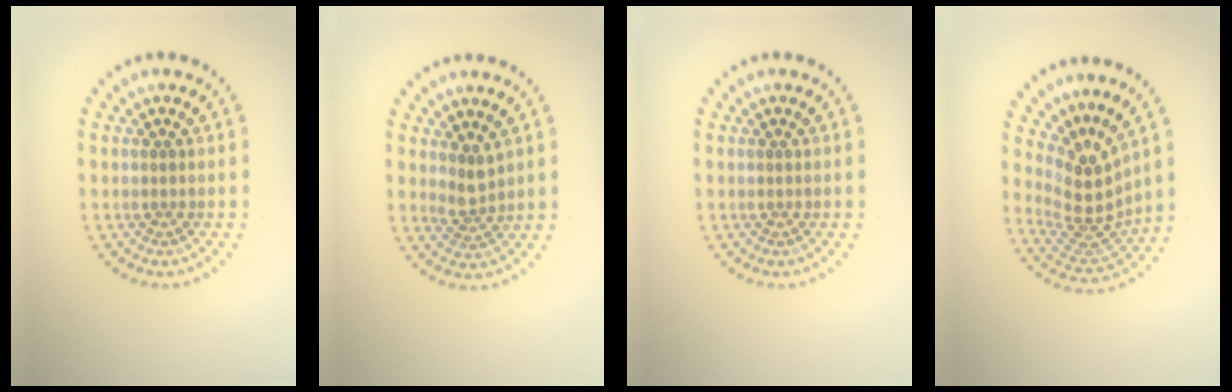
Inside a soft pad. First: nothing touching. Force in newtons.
{"total": 1.8, "press": 1.4, "slide": 1.2}
{"total": 0.0}
{"total": 4.0, "press": 2.7, "slide": 2.9}